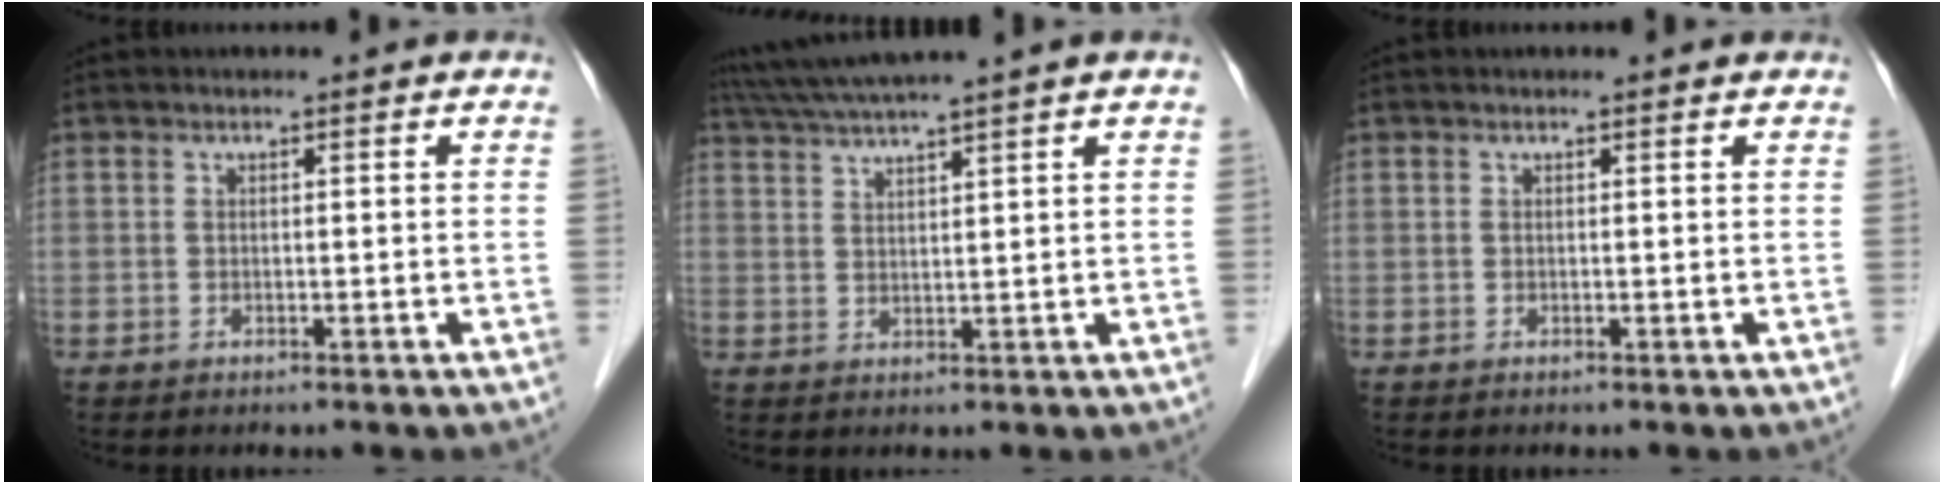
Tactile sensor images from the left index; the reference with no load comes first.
{"total": 7.7, "force": [6.5, -1.7, 3.8], "torque": [-0.067, 0.023, 0.110]}
{"total": 0.7, "force": [0.7, 0.1, 0.2], "torque": [-0.011, 0.005, 0.006]}